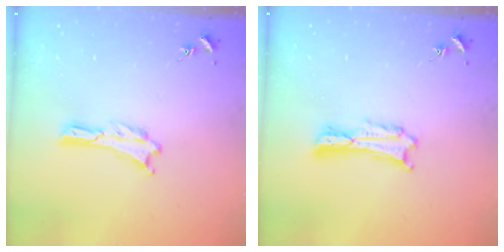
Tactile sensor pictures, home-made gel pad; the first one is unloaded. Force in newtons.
{"total": 1.2, "press": 1.2, "slide": 0.2}